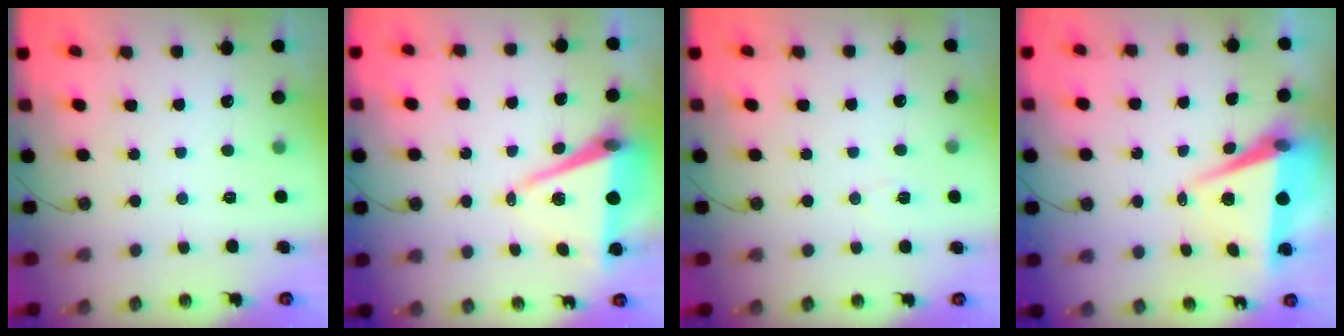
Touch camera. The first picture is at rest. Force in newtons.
{"total": 8.8, "press": 7.8, "slide": 4.1}
{"total": 4.2, "press": 4.1, "slide": 1.1}
{"total": 7.4, "press": 6.0, "slide": 4.3}